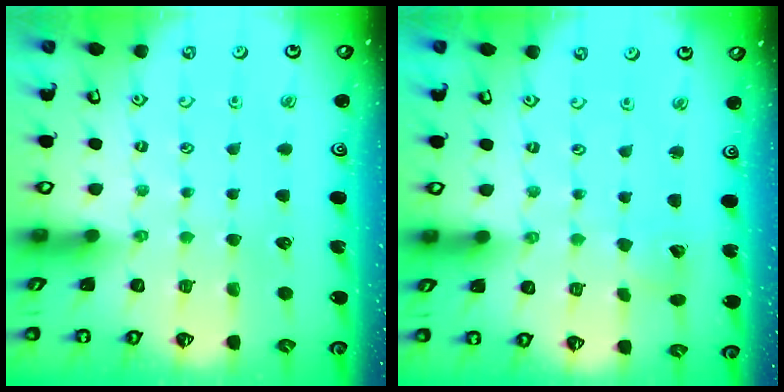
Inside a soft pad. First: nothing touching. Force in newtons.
{"total": 2.9, "press": 2.9, "slide": 0.2}